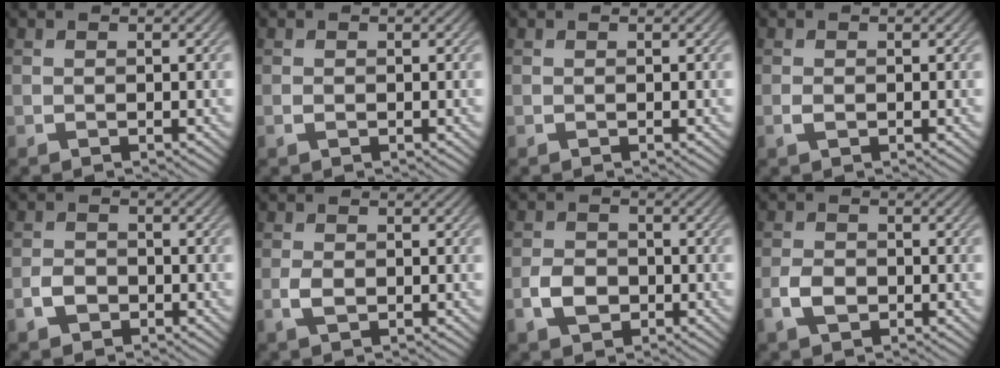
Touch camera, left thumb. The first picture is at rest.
{"total": 0.7, "force": [-0.2, 0.4, 0.5], "torque": [-0.013, 0.000, -0.004]}
{"total": 0.0}
{"total": 1.1, "force": [-0.3, 0.6, 0.8], "torque": [-0.021, 0.001, -0.007]}
{"total": 2.6, "force": [-1.3, 1.9, 1.3], "torque": [-0.028, 0.000, -0.029]}
{"total": 1.9, "force": [-0.5, 1.0, 1.6], "torque": [-0.038, -0.002, -0.011]}
{"total": 3.8, "force": [-1.4, 2.7, 2.2], "torque": [-0.049, -0.002, -0.031]}
{"total": 3.1, "force": [-1.3, 2.0, 2.0], "torque": [-0.044, -0.002, -0.029]}